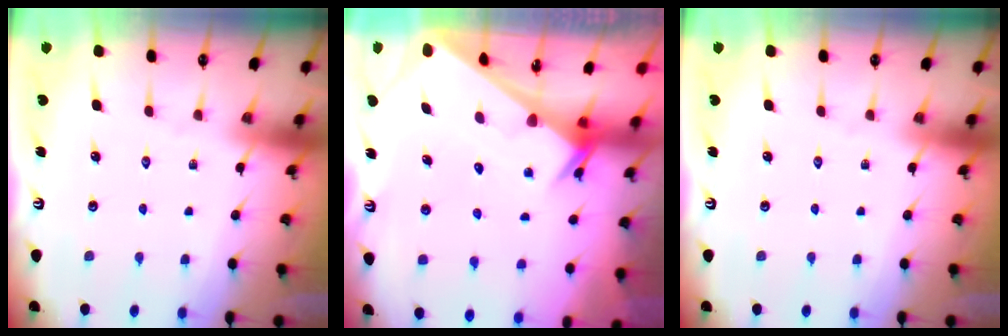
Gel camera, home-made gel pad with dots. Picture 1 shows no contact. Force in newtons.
{"total": 3.2, "press": 3.2, "slide": 0.4}
{"total": 0.0}